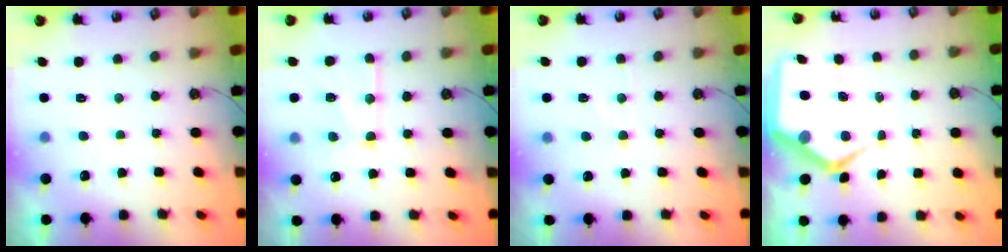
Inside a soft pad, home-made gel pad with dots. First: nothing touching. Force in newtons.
{"total": 13.5, "press": 13.5, "slide": 0.9}
{"total": 5.4, "press": 5.3, "slide": 0.7}
{"total": 10.2, "press": 10.1, "slide": 1.1}